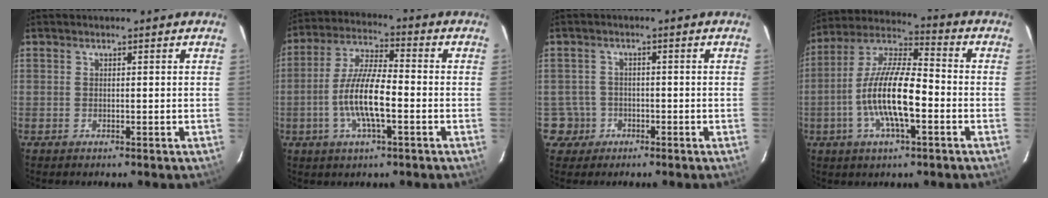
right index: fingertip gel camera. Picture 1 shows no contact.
{"total": 11.0, "force": [-3.0, 2.7, 10.2], "torque": [-0.209, 0.000, -0.059]}
{"total": 4.1, "force": [-1.5, 3.8, -0.2], "torque": [0.001, 0.020, -0.026]}
{"total": 14.7, "force": [-4.0, 4.1, 13.5], "torque": [-0.269, -0.001, -0.079]}